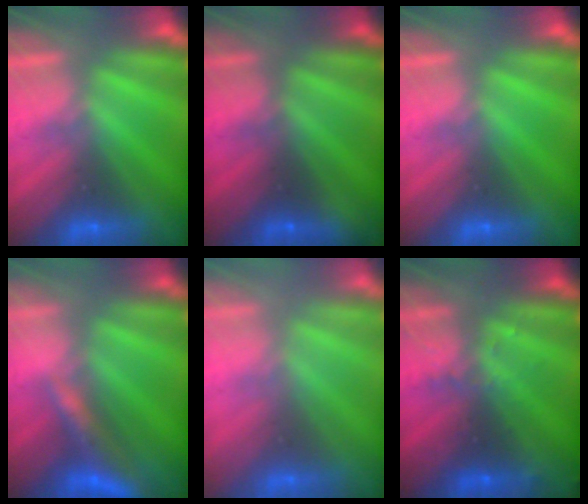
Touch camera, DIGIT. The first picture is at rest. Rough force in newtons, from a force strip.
{"total": 1.4}
{"total": 0.0}
{"total": 7.6}
{"total": 3.0}
{"total": 2.8}